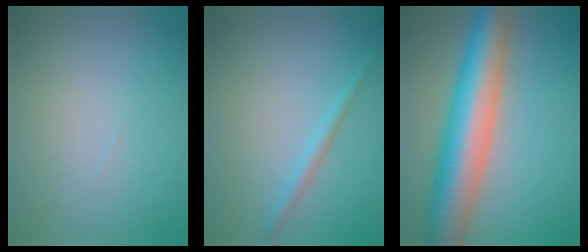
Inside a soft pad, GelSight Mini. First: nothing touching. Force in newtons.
{"total": 1.3, "press": 1.3, "slide": 0.1}
{"total": 10.6, "press": 10.6, "slide": 0.3}